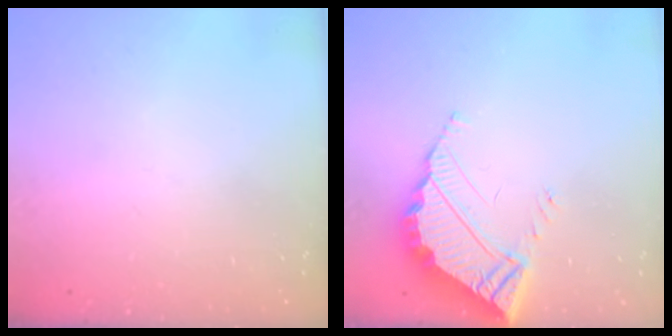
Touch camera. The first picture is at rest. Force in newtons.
{"total": 5.8, "press": 5.8, "slide": 0.4}